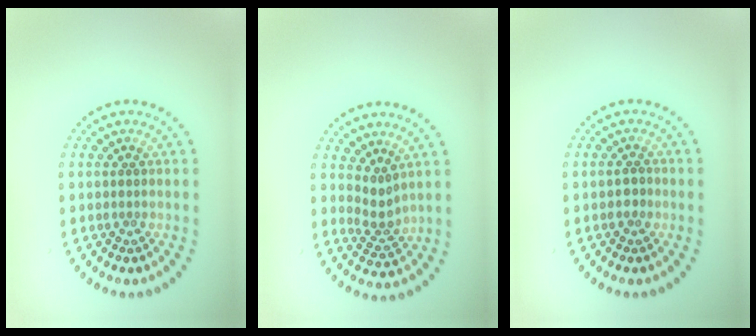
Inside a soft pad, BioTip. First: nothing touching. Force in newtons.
{"total": 2.1, "press": 1.4, "slide": 1.5}
{"total": 1.1, "press": 1.0, "slide": 0.4}